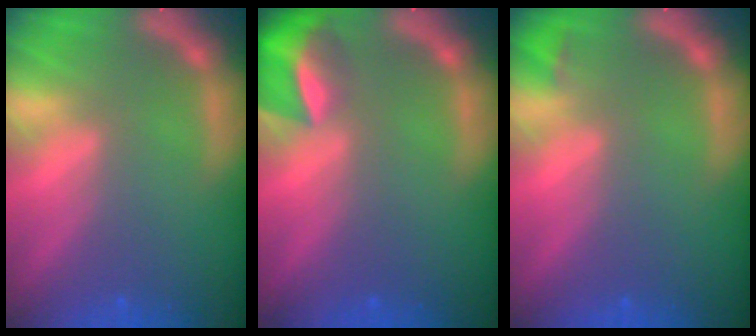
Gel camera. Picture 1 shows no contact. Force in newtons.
{"total": 5.5}
{"total": 0.9}